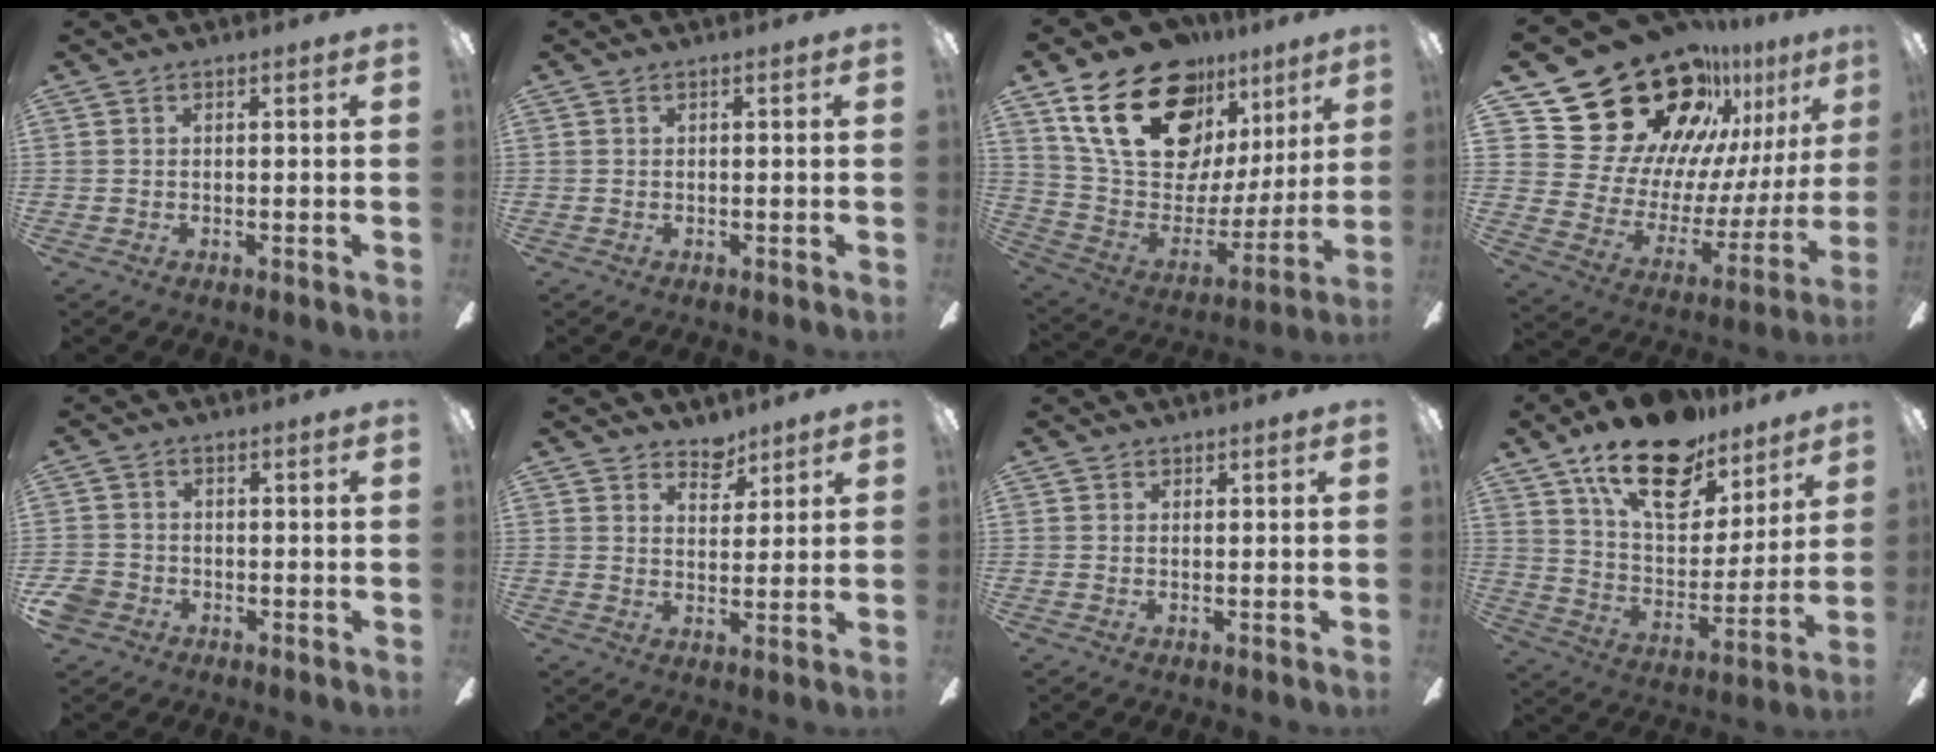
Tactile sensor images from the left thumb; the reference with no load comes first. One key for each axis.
{"total": 0.0}
{"total": 26.8, "fx": 16.3, "fy": 15.0, "fz": 15.1, "tx": -0.271, "ty": -0.093, "tz": 0.307}
{"total": 30.7, "fx": 21.7, "fy": 17.2, "fz": 13.2, "tx": -0.201, "ty": -0.157, "tz": 0.427}
{"total": 4.3, "fx": -2.0, "fy": 3.5, "fz": 1.5, "tx": -0.043, "ty": 0.009, "tz": -0.040}
{"total": 5.4, "fx": 4.4, "fy": 2.8, "fz": 1.3, "tx": -0.010, "ty": -0.025, "tz": 0.077}
{"total": 0.6, "fx": 0.5, "fy": 0.4, "fz": 0.0, "tx": -0.001, "ty": 0.001, "tz": 0.009}
{"total": 21.8, "fx": 14.8, "fy": 10.6, "fz": 12.1, "tx": -0.194, "ty": -0.088, "tz": 0.259}